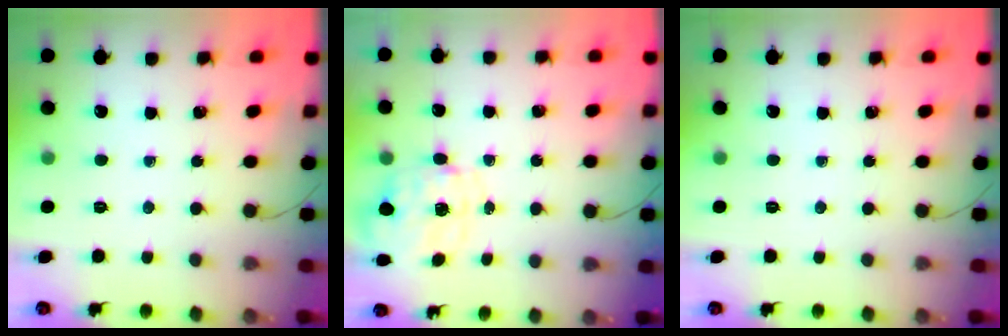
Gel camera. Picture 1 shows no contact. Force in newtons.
{"total": 2.7, "press": 2.6, "slide": 0.8}
{"total": 0.0}